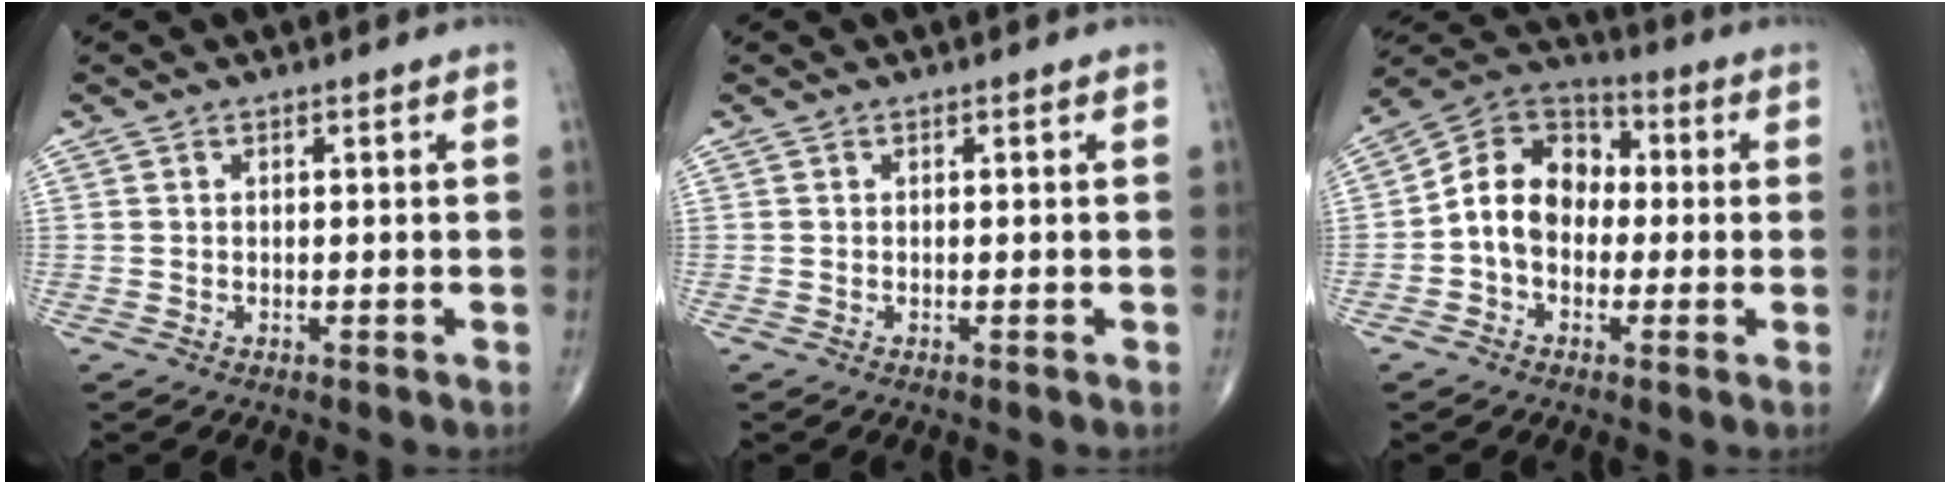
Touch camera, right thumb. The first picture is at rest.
{"total": 0.0}
{"total": 11.9, "force": [-0.9, 9.2, 7.5], "torque": [-0.106, 0.041, -0.029]}